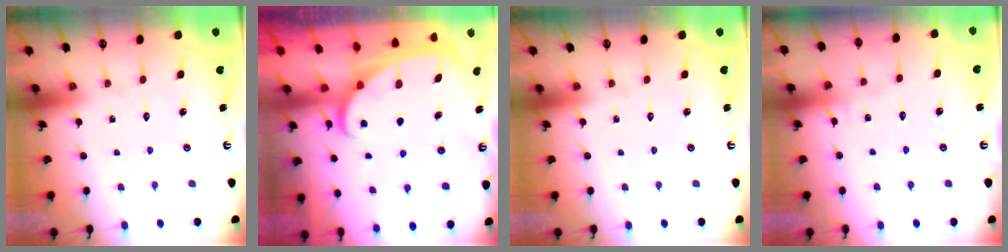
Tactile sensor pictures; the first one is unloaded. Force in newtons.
{"total": 2.1, "press": 2.1, "slide": 0.3}
{"total": 0.0}
{"total": 1.7, "press": 1.7, "slide": 0.2}